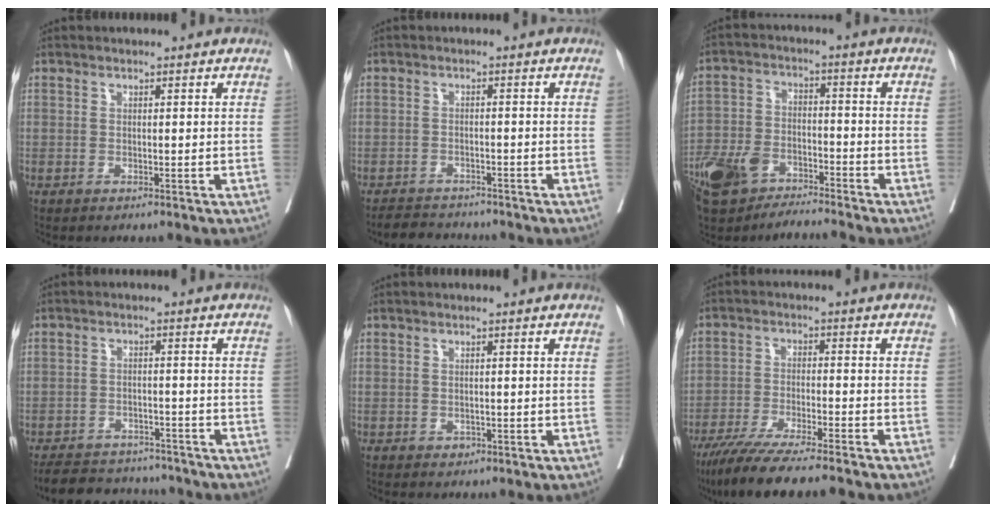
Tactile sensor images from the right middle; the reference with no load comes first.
{"total": 4.5, "force": [-4.4, 1.1, 0.4], "torque": [-0.008, -0.012, -0.070]}
{"total": 9.8, "force": [-7.5, 4.0, 4.9], "torque": [-0.104, -0.005, -0.144]}
{"total": 11.2, "force": [-10.2, 3.7, 2.8], "torque": [-0.049, 0.005, -0.138]}
{"total": 0.8, "force": [-0.4, 0.7, 0.3], "torque": [-0.004, 0.002, -0.004]}
{"total": 12.2, "force": [-10.2, 0.1, 6.8], "torque": [-0.104, -0.035, -0.164]}